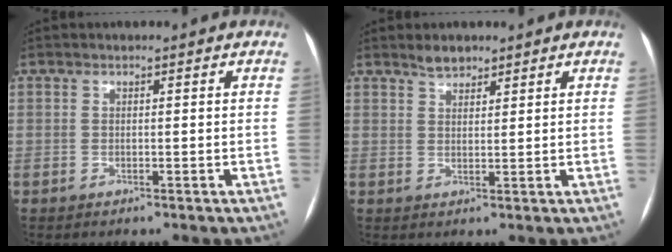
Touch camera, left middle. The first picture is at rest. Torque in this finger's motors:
{"motor_torque": [-0.02, -0.02, -0.02, 0.00]}